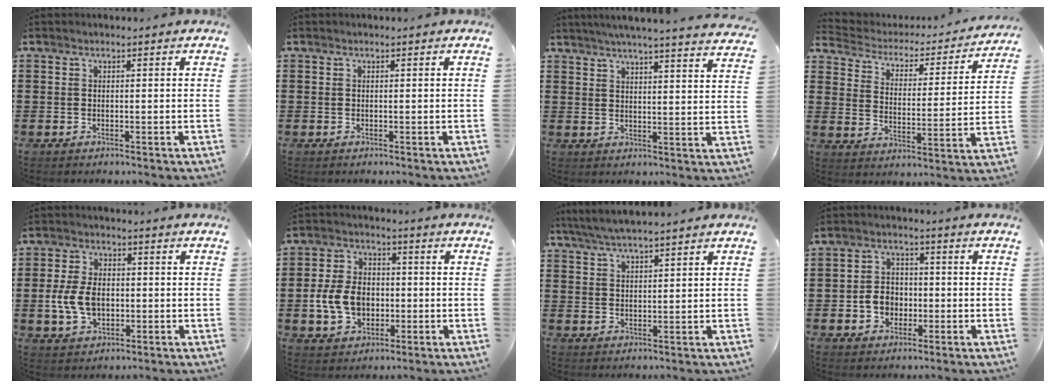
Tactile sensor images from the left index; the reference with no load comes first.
{"total": 0.0}
{"total": 4.6, "force": [4.3, -0.9, 1.5], "torque": [-0.045, -0.025, 0.072]}
{"total": 2.5, "force": [2.2, 1.1, 0.5], "torque": [-0.030, -0.021, 0.028]}
{"total": 6.8, "force": [-0.9, 4.5, 5.0], "torque": [-0.128, 0.000, -0.024]}
{"total": 8.0, "force": [-1.4, 6.1, 5.0], "torque": [-0.117, 0.006, -0.031]}
{"total": 3.7, "force": [3.3, 0.0, 1.6], "torque": [-0.039, -0.005, 0.061]}
{"total": 4.8, "force": [-1.2, 3.9, 2.4], "torque": [-0.053, 0.008, -0.025]}